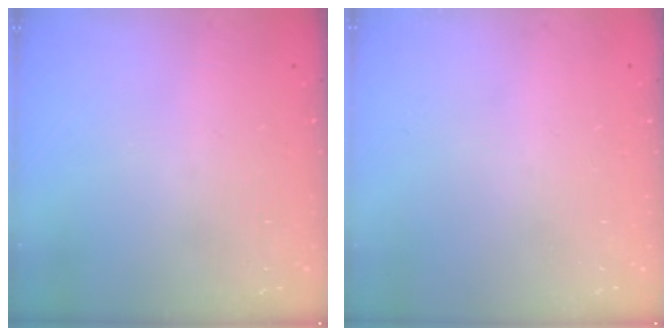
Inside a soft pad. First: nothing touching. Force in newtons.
{"total": 0.0}